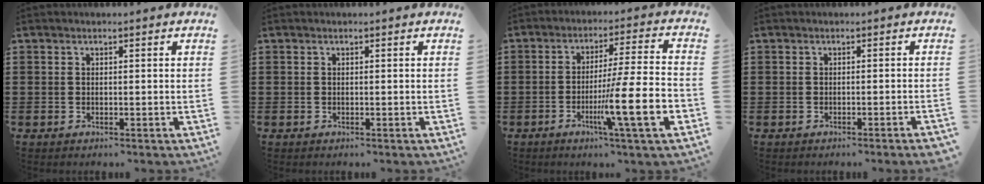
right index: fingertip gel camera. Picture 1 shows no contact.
{"total": 0.0}
{"total": 12.1, "force": [-4.5, 0.5, 11.3], "torque": [-0.192, -0.010, -0.083]}
{"total": 1.2, "force": [-0.9, -0.2, 0.8], "torque": [-0.013, -0.002, -0.016]}